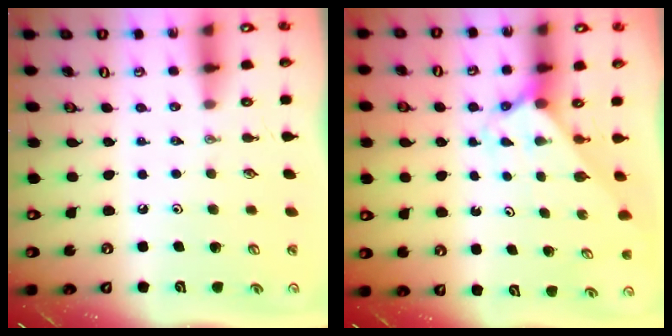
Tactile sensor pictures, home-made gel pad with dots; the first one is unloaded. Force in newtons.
{"total": 2.0, "press": 2.0, "slide": 0.1}